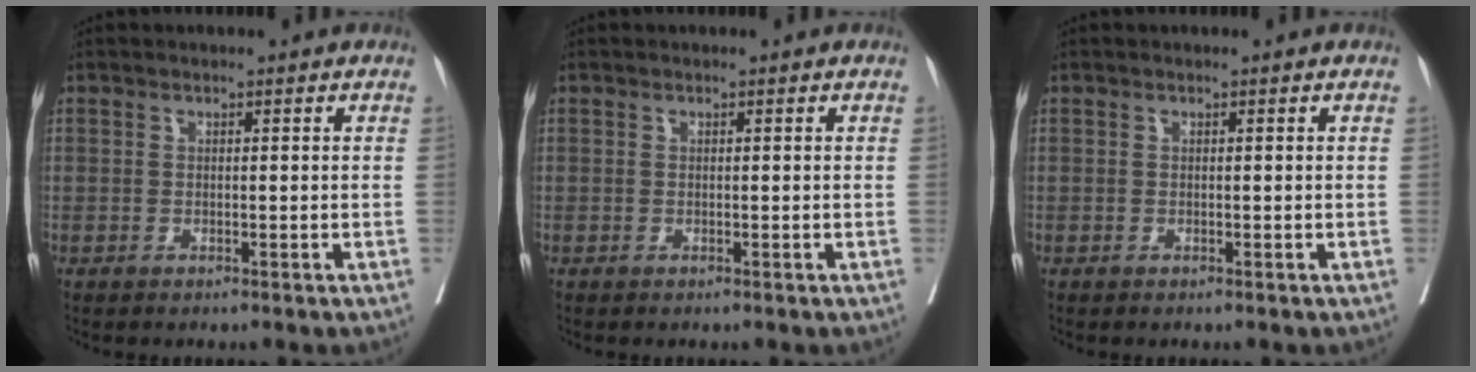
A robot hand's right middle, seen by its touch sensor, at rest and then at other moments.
{"total": 0.0}
{"total": 0.0}